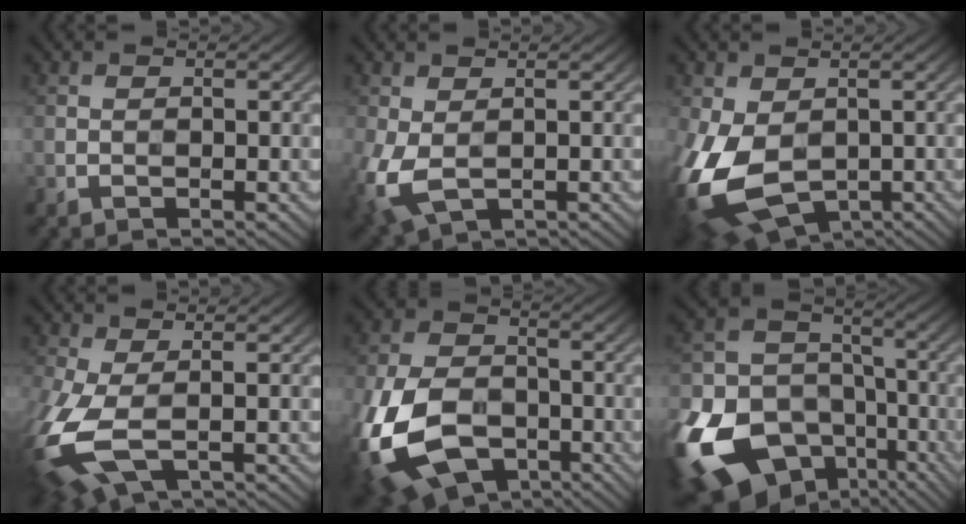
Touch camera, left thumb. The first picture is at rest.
{"total": 5.8, "force": [-1.1, 3.6, 4.4], "torque": [-0.131, -0.017, -0.021]}
{"total": 13.6, "force": [-3.5, 8.5, 10.0], "torque": [-0.261, -0.038, -0.056]}
{"total": 9.8, "force": [-2.4, 4.9, 8.1], "torque": [-0.222, -0.023, -0.045]}
{"total": 17.2, "force": [-7.2, 11.1, 11.0], "torque": [-0.294, -0.051, -0.131]}
{"total": 20.1, "force": [-9.6, 14.2, 10.5], "torque": [-0.277, -0.051, -0.140]}